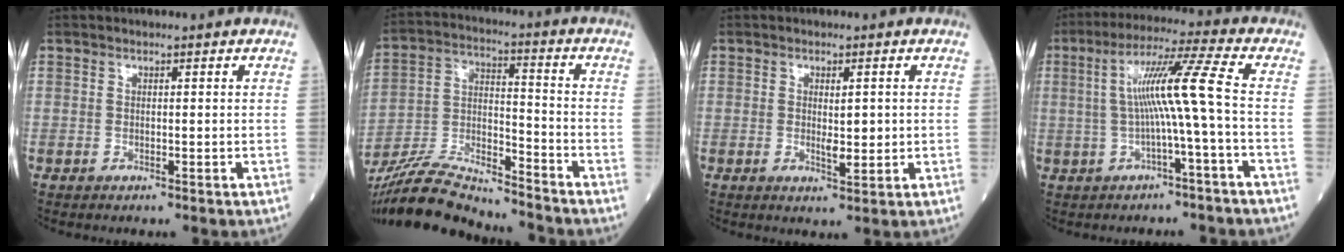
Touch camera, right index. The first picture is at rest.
{"total": 16.6, "force": [-15.5, 1.7, 5.7], "torque": [-0.120, 0.002, -0.282]}
{"total": 3.1, "force": [0.1, 1.0, 3.0], "torque": [-0.052, -0.007, 0.005]}
{"total": 9.6, "force": [-0.5, -1.4, 9.5], "torque": [-0.177, 0.020, -0.004]}